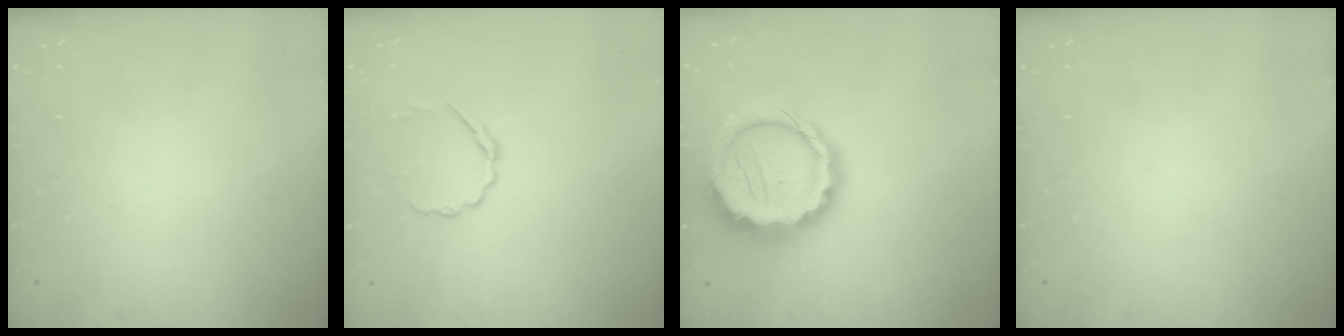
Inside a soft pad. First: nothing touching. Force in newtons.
{"total": 3.9, "press": 3.7, "slide": 1.3}
{"total": 14.5, "press": 14.1, "slide": 3.2}
{"total": 0.0}